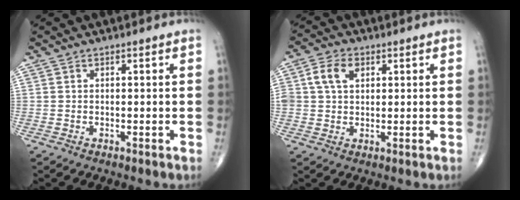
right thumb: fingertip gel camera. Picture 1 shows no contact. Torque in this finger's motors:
{"motor_torque": [1.85, 1.79, 1.14, -0.22, 0.26]}